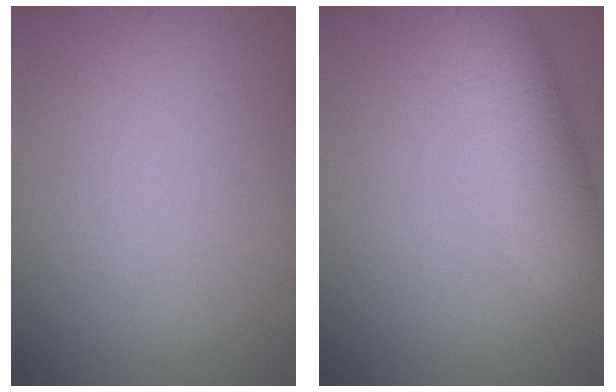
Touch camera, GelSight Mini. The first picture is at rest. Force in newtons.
{"total": 5.2, "press": 5.2, "slide": 0.1}